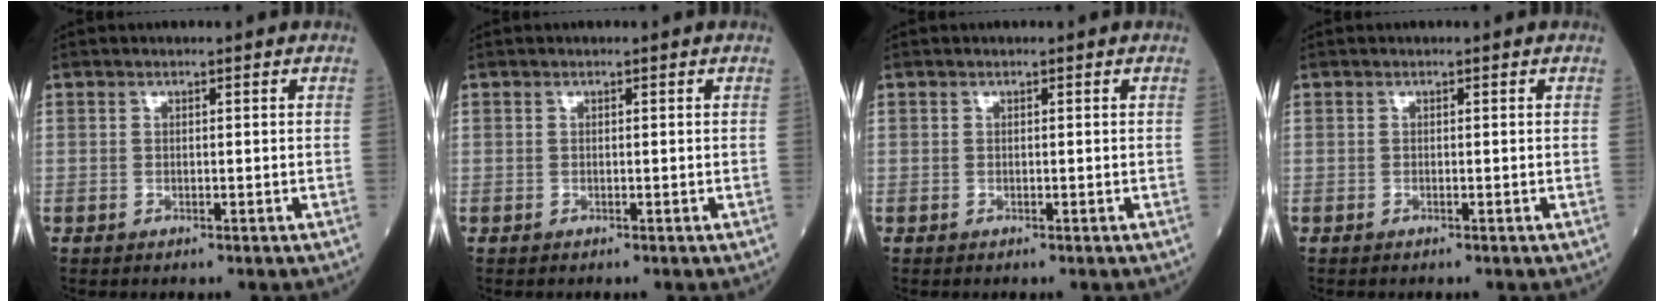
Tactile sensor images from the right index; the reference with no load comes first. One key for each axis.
{"total": 0.0}
{"total": 0.0}
{"total": 0.0}